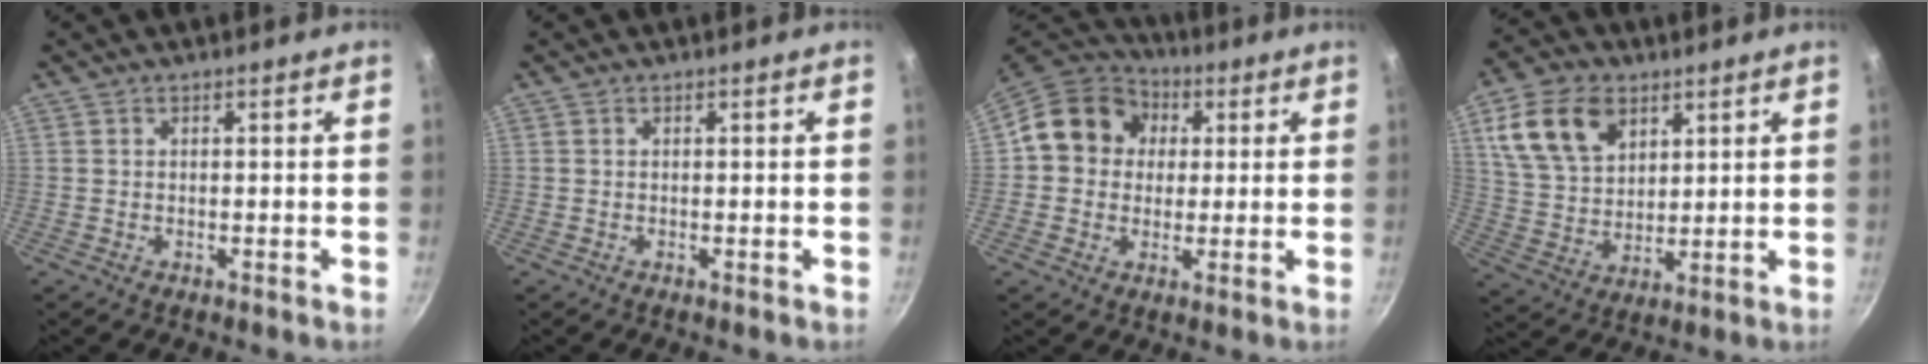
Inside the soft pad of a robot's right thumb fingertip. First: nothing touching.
{"total": 0.0}
{"total": 12.9, "force": [2.4, 11.4, 5.7], "torque": [-0.066, 0.023, 0.022]}
{"total": 14.2, "force": [6.3, 9.5, 8.5], "torque": [-0.136, -0.012, 0.126]}